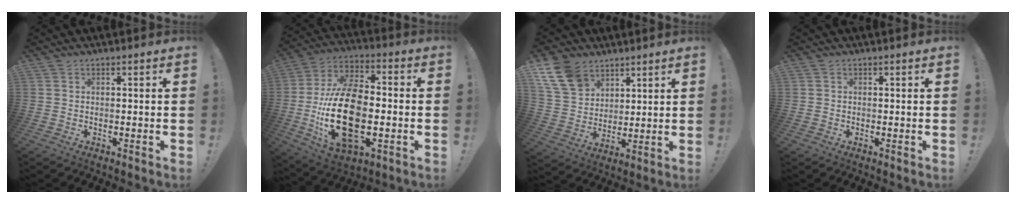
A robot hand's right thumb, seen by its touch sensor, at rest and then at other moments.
{"total": 25.1, "force": [-4.3, 14.5, 20.1], "torque": [-0.392, 0.021, -0.065]}
{"total": 13.9, "force": [8.5, 9.5, 5.6], "torque": [-0.104, -0.044, 0.171]}
{"total": 0.8, "force": [0.0, 0.8, -0.1], "torque": [-0.003, 0.005, 0.001]}